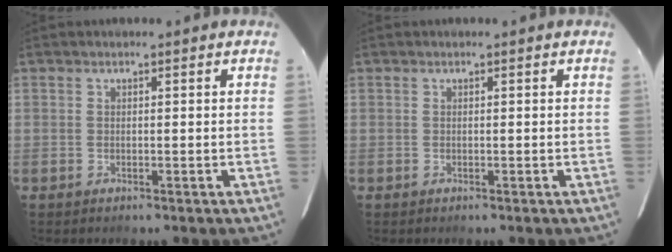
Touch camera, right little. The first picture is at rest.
{"total": 0.0}